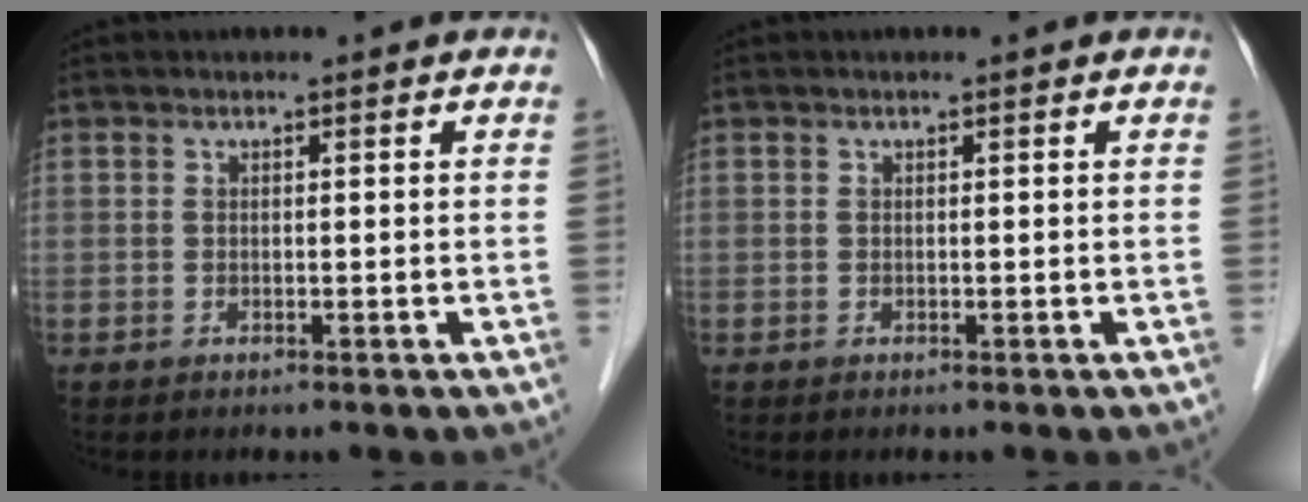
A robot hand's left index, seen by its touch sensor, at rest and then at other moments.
{"total": 0.0}